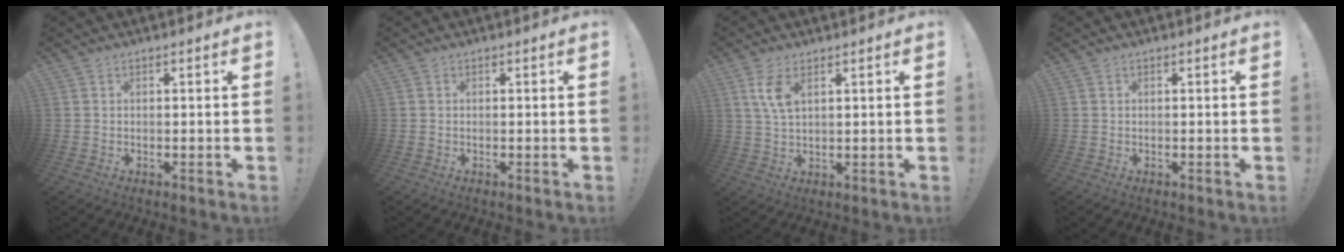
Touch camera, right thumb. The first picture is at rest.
{"total": 0.0}
{"total": 6.3, "force": [2.7, 2.8, 5.0], "torque": [-0.094, -0.008, 0.046]}
{"total": 0.0}